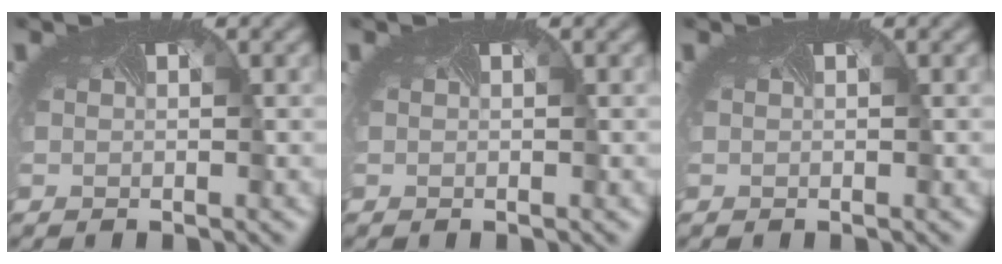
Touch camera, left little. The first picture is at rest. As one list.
[{"total": 0.0}, {"total": 0.0}]